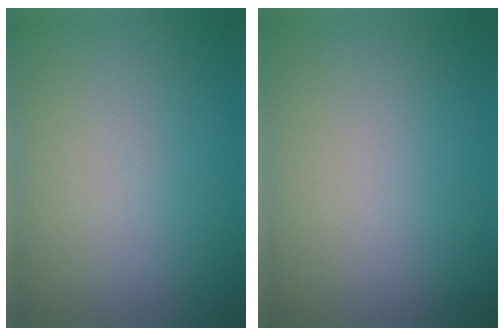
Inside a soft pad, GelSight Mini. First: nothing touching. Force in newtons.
{"total": 0.0}